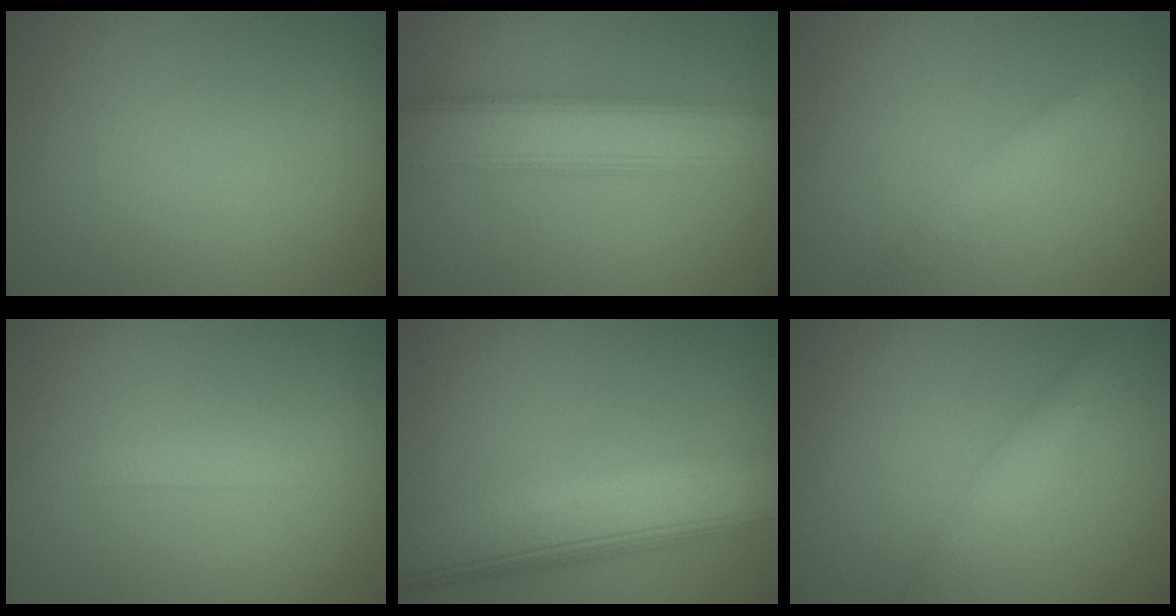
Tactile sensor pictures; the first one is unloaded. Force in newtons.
{"total": 6.6, "press": 6.6, "slide": 0.2}
{"total": 1.4, "press": 1.4, "slide": 0.0}
{"total": 1.3, "press": 1.3, "slide": 0.1}
{"total": 9.9, "press": 9.9, "slide": 0.7}
{"total": 1.9, "press": 1.9, "slide": 0.1}